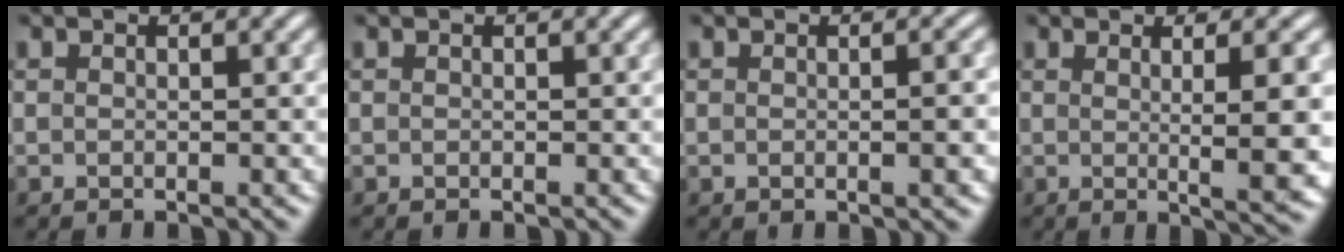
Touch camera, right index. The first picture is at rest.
{"total": 0.0}
{"total": 1.4, "force": [-0.3, 0.0, 1.4], "torque": [-0.020, 0.002, -0.006]}
{"total": 6.0, "force": [0.0, 0.3, 6.0], "torque": [-0.078, 0.000, 0.002]}